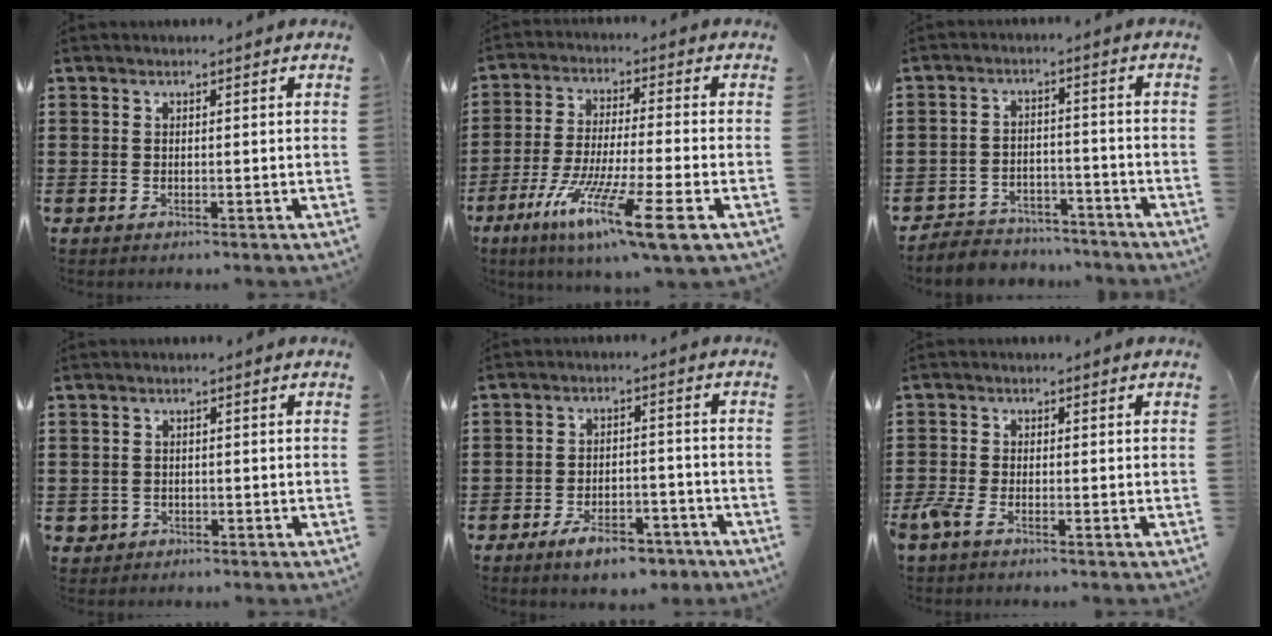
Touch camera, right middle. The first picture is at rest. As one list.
[{"total": 11.8, "force": [-7.1, 0.8, 9.3], "torque": [-0.188, -0.009, -0.137]}, {"total": 4.1, "force": [-4.0, 1.0, -0.3], "torque": [-0.002, 0.007, -0.087]}, {"total": 1.0, "force": [-0.6, 0.9, 0.1], "torque": [-0.005, 0.003, -0.014]}, {"total": 6.1, "force": [-4.8, 1.9, 3.2], "torque": [-0.053, 0.012, -0.087]}, {"total": 2.3, "force": [-1.6, 0.8, 1.6], "torque": [-0.056, -0.009, -0.038]}]